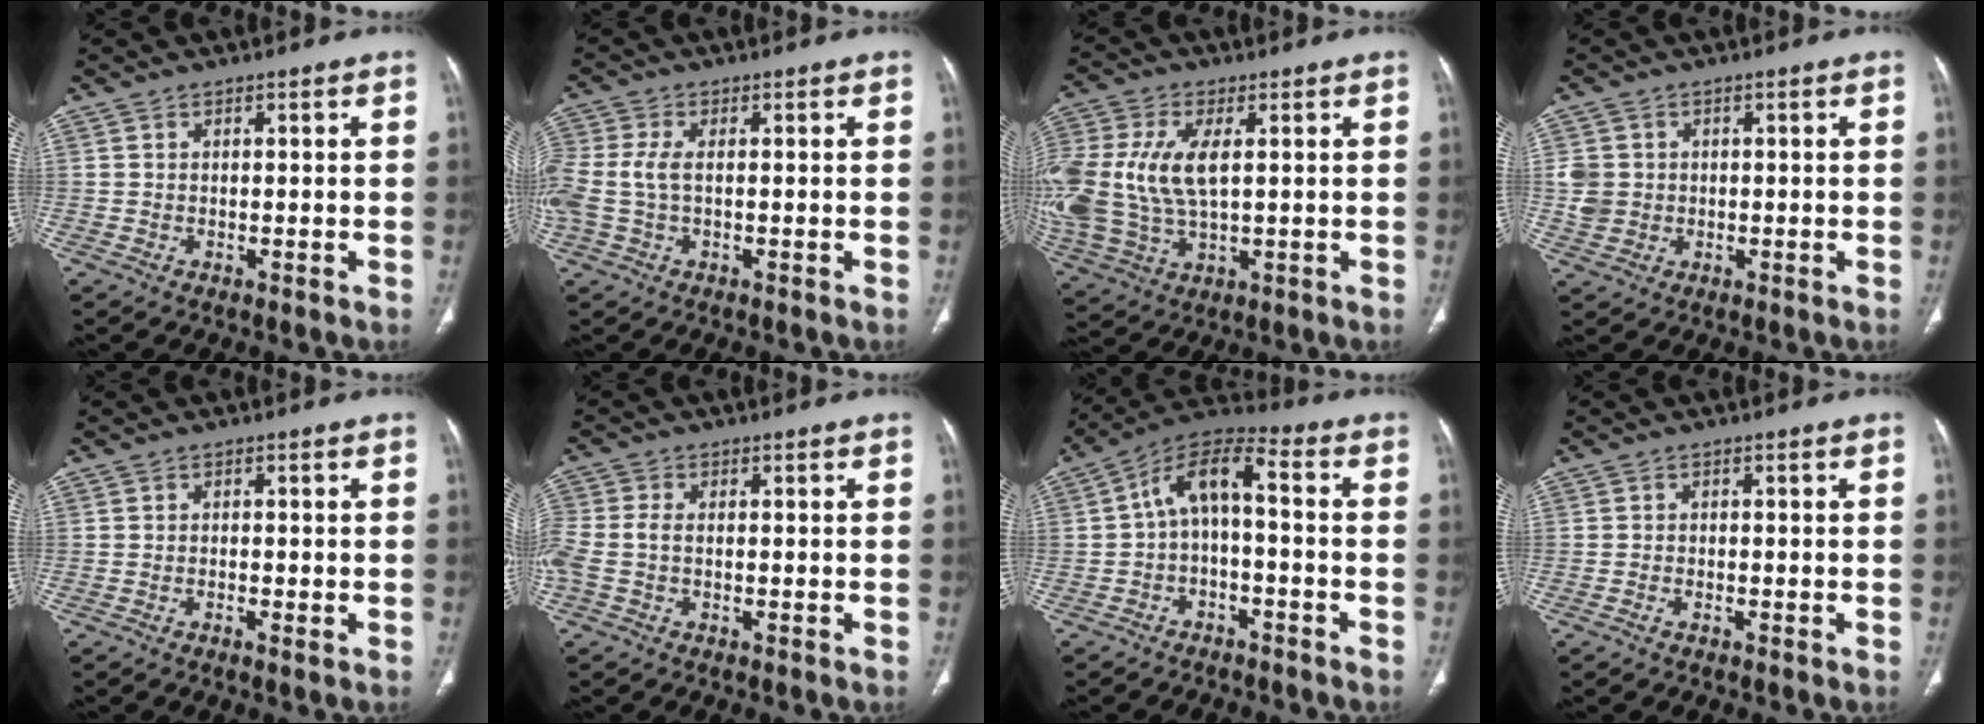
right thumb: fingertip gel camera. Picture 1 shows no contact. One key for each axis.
{"total": 6.4, "fx": -0.1, "fy": 3.5, "fz": 5.4, "tx": -0.161, "ty": 0.011, "tz": -0.002}
{"total": 20.4, "fx": 2.3, "fy": 11.7, "fz": 16.6, "tx": -0.417, "ty": -0.001, "tz": 0.050}
{"total": 4.6, "fx": 0.2, "fy": 4.1, "fz": 2.0, "tx": -0.030, "ty": 0.005, "tz": 0.009}
{"total": 1.3, "fx": -0.5, "fy": 0.4, "fz": 1.1, "tx": -0.025, "ty": 0.000, "tz": -0.010}
{"total": 5.0, "fx": -0.8, "fy": 2.7, "fz": 4.2, "tx": -0.123, "ty": 0.008, "tz": -0.019}
{"total": 8.9, "fx": -1.2, "fy": 4.1, "fz": 7.8, "tx": -0.135, "ty": 0.052, "tz": -0.030}
{"total": 0.8, "fx": -0.6, "fy": 0.4, "fz": 0.4, "tx": -0.012, "ty": 0.005, "tz": -0.012}